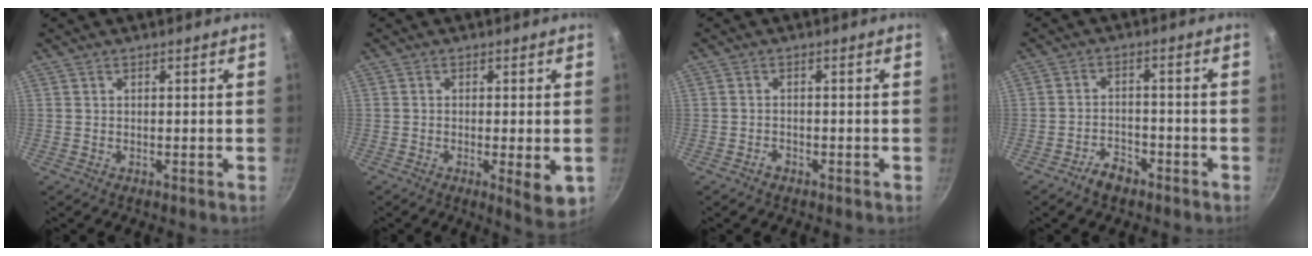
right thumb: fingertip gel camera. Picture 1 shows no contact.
{"total": 6.1, "force": [-1.4, 1.4, 5.8], "torque": [-0.081, -0.010, -0.016]}
{"total": 1.4, "force": [-1.0, 0.7, 0.6], "torque": [-0.011, 0.013, -0.020]}
{"total": 4.4, "force": [-3.3, 2.3, 1.8], "torque": [-0.023, 0.032, -0.056]}